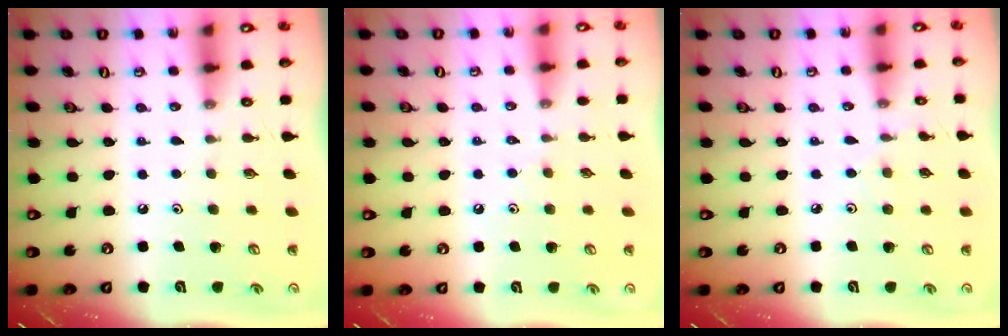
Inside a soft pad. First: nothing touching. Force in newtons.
{"total": 4.1, "press": 4.1, "slide": 0.6}
{"total": 1.4, "press": 1.4, "slide": 0.1}